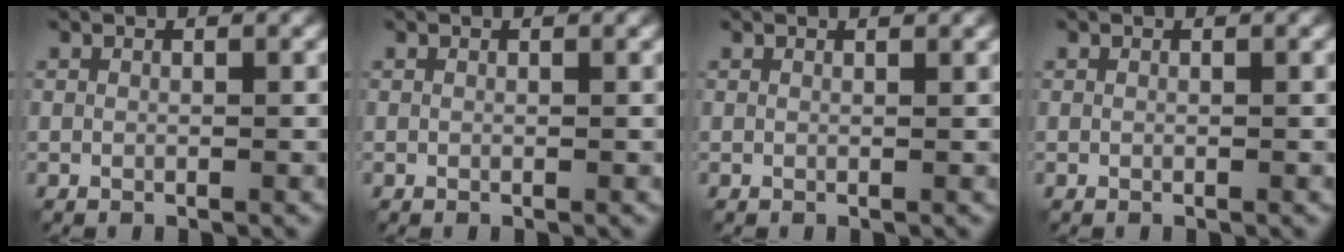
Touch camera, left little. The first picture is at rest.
{"total": 0.0}
{"total": 1.0, "force": [0.9, 0.2, 0.4], "torque": [-0.002, 0.000, 0.007]}
{"total": 0.0}